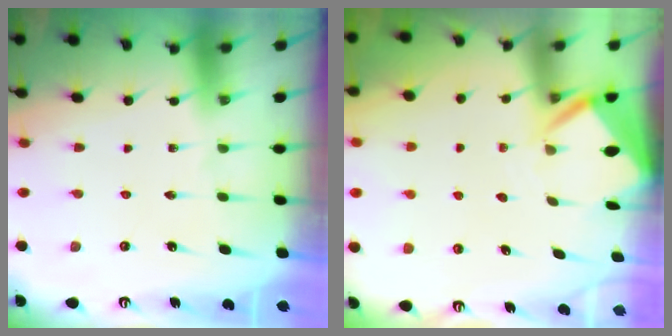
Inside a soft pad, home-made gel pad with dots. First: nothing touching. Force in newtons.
{"total": 3.1, "press": 3.1, "slide": 0.3}